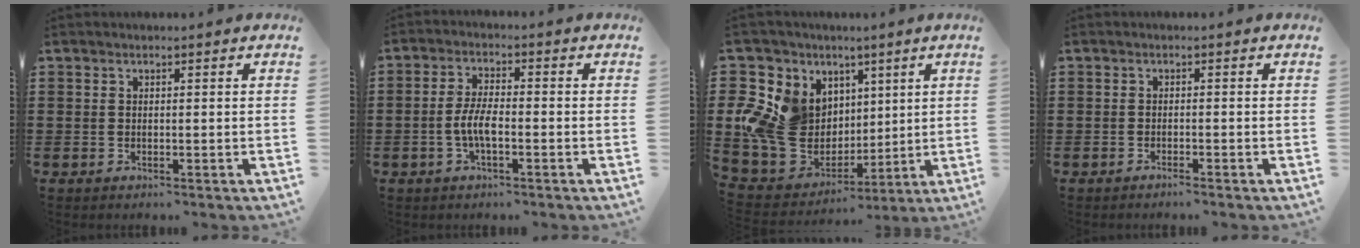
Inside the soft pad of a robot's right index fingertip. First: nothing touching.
{"total": 4.7, "force": [-1.2, 1.5, 4.3], "torque": [-0.101, -0.003, -0.031]}
{"total": 12.9, "force": [2.3, 11.4, 5.7], "torque": [-0.178, -0.019, 0.051]}
{"total": 0.8, "force": [-0.8, -0.2, 0.3], "torque": [-0.006, -0.002, -0.015]}